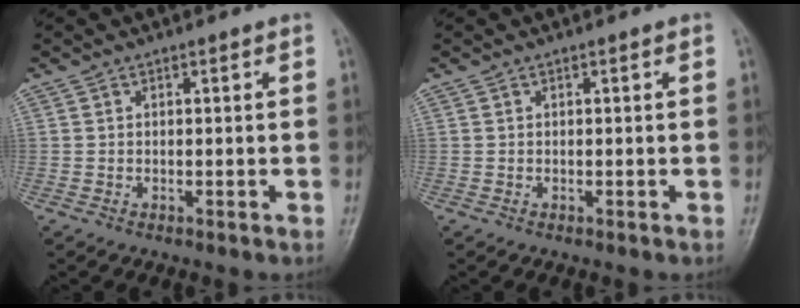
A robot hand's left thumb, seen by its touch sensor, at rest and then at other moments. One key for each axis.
{"total": 0.0}